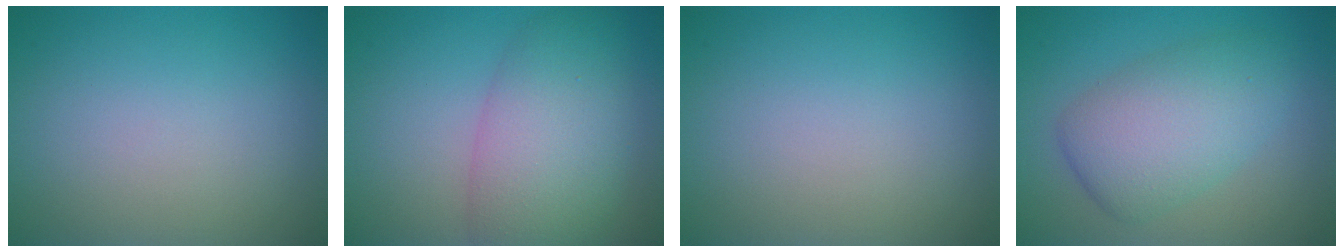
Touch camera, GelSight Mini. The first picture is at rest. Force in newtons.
{"total": 7.4, "press": 7.4, "slide": 0.2}
{"total": 0.0}
{"total": 6.0, "press": 6.0, "slide": 0.1}